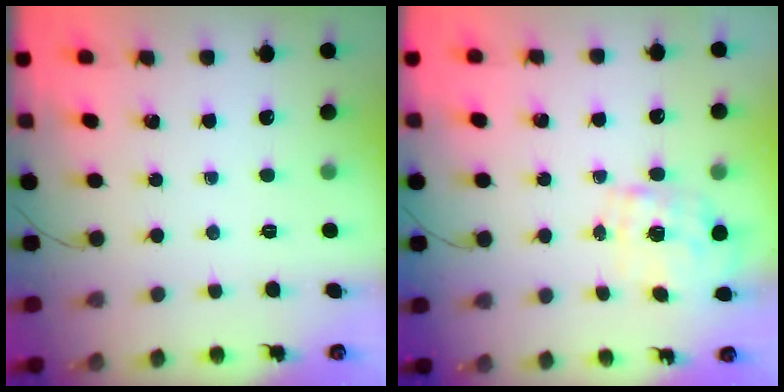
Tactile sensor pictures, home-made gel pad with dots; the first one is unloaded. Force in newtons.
{"total": 2.3, "press": 2.3, "slide": 0.3}